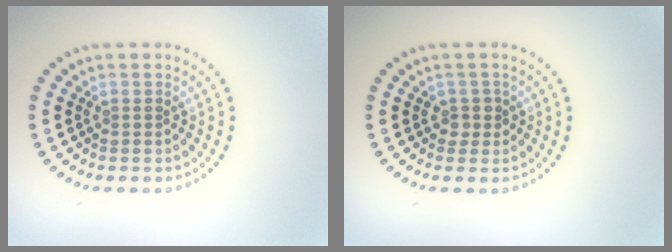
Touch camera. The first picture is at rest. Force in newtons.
{"total": 1.3, "press": 1.1, "slide": 0.6}